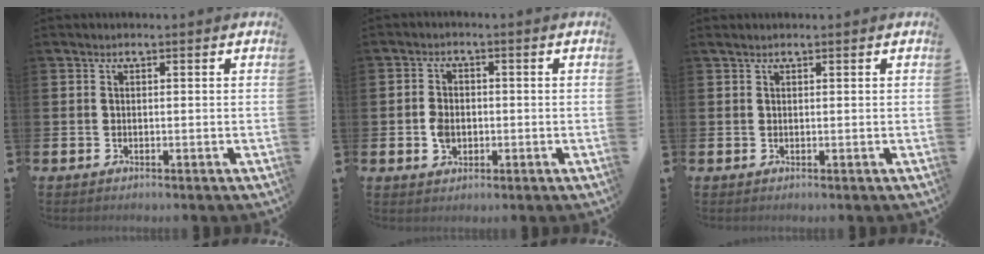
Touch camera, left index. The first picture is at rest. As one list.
[{"total": 3.2, "force": [-0.5, 2.6, 1.8], "torque": [-0.030, 0.006, -0.013]}, {"total": 0.5, "force": [0.5, 0.1, 0.1], "torque": [0.001, 0.001, 0.008]}]